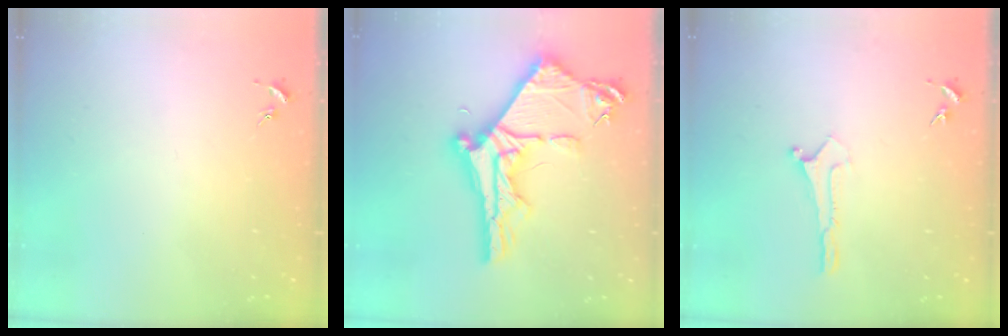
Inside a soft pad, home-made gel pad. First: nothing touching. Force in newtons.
{"total": 10.5, "press": 10.4, "slide": 1.1}
{"total": 0.0}